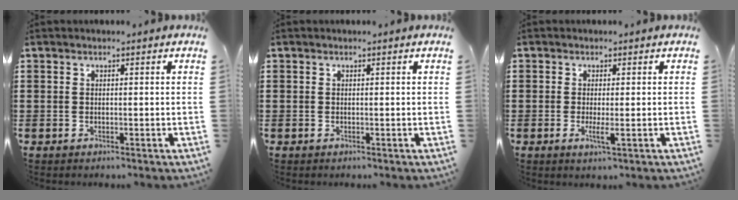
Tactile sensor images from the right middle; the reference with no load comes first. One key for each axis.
{"total": 0.0}
{"total": 2.0, "fx": -0.3, "fy": 0.4, "fz": 1.9, "tx": -0.034, "ty": -0.003, "tz": -0.006}